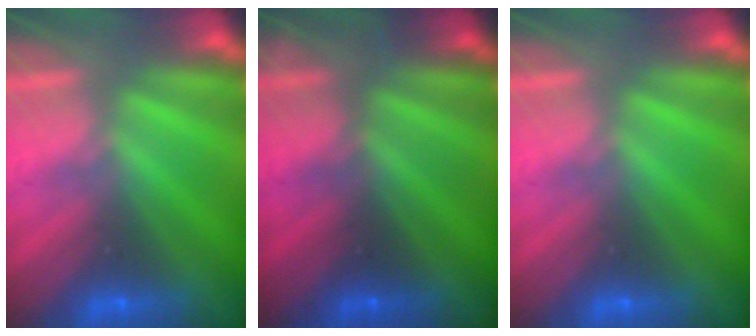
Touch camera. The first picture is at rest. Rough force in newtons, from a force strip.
{"total": 2.5}
{"total": 0.0}